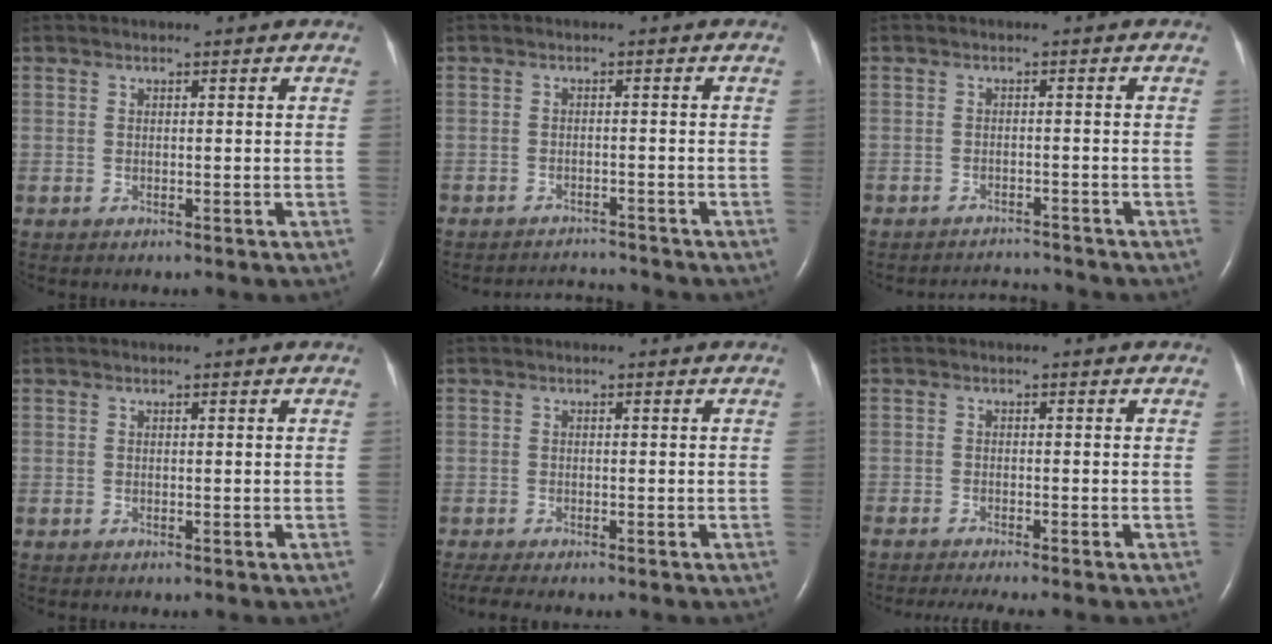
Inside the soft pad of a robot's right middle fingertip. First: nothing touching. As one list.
[{"total": 3.7, "force": [-3.6, -0.2, -0.6], "torque": [0.004, -0.007, -0.057]}, {"total": 3.3, "force": [-3.2, -0.3, -0.7], "torque": [0.006, -0.008, -0.049]}, {"total": 0.0}, {"total": 3.2, "force": [-2.6, 0.3, 1.8], "torque": [-0.035, -0.010, -0.043]}, {"total": 5.9, "force": [-5.1, 0.0, 2.9], "torque": [-0.038, -0.013, -0.080]}]